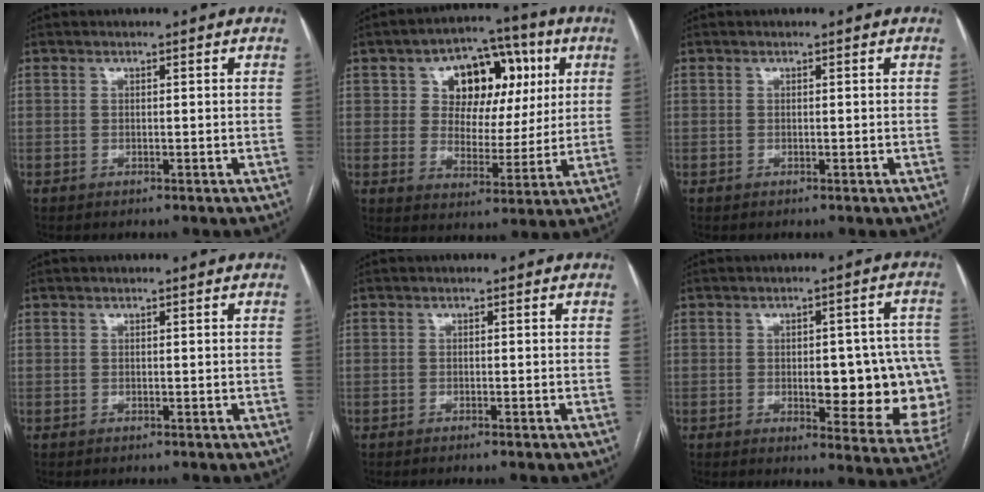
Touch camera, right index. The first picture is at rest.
{"total": 12.8, "force": [4.4, 8.4, 8.6], "torque": [-0.108, 0.041, 0.073]}
{"total": 0.0}
{"total": 0.0}
{"total": 1.0, "force": [-0.8, -0.2, 0.7], "torque": [-0.012, 0.000, -0.012]}
{"total": 18.3, "force": [-2.5, 5.2, 17.3], "torque": [-0.136, 0.022, -0.009]}